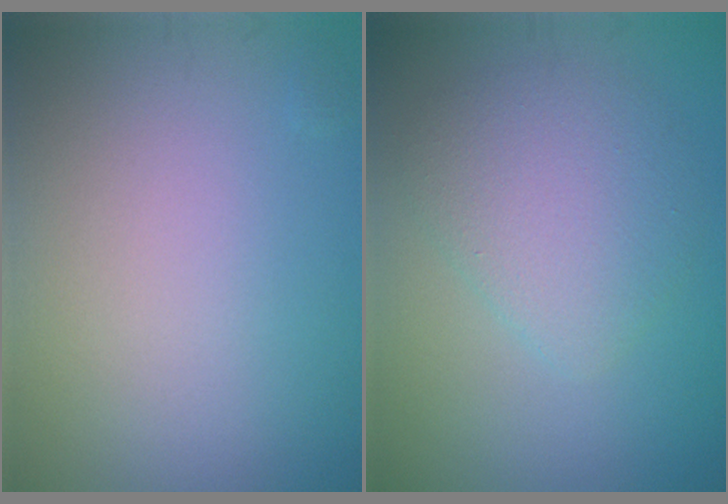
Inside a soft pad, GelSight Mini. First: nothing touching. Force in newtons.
{"total": 3.9, "press": 3.9, "slide": 0.2}